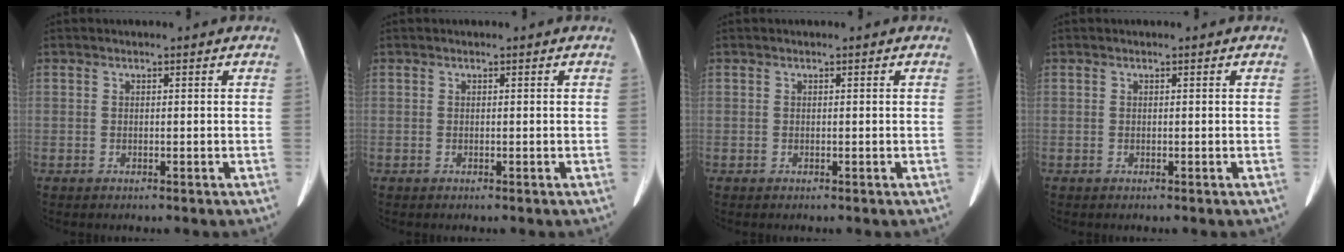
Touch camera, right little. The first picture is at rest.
{"total": 0.0}
{"total": 0.0}
{"total": 0.0}